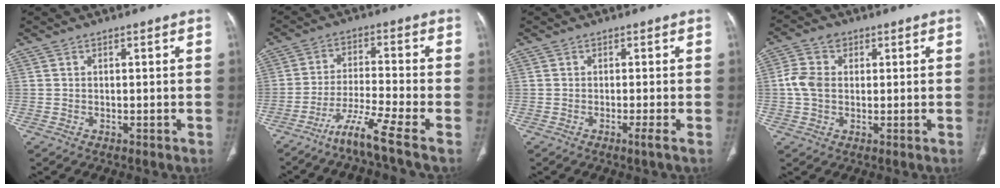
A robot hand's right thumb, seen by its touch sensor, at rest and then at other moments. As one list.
[{"total": 9.6, "force": [-6.1, -0.4, 7.4], "torque": [-0.151, 0.019, -0.117]}, {"total": 1.4, "force": [-0.7, -0.4, 1.1], "torque": [-0.027, -0.006, -0.016]}, {"total": 6.1, "force": [0.6, 4.7, 3.9], "torque": [-0.082, 0.012, 0.008]}]